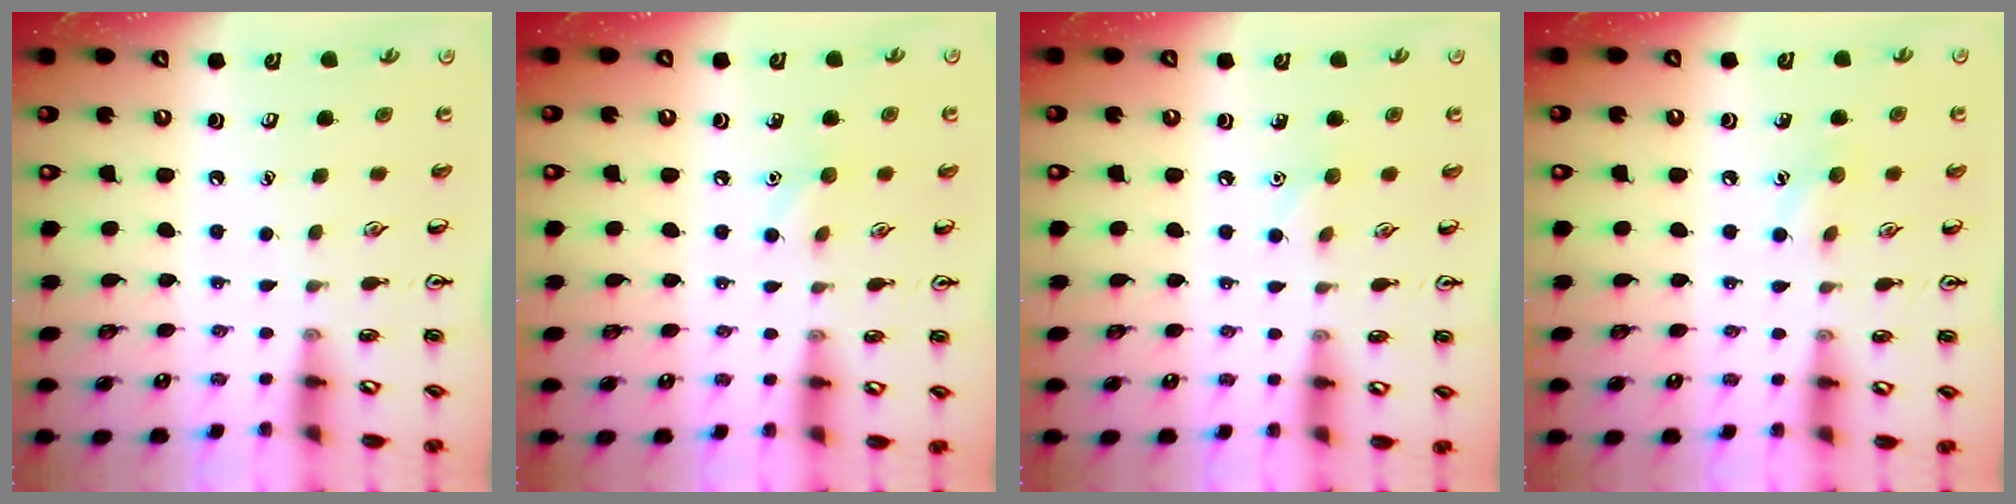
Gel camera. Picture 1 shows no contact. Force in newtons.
{"total": 5.8, "press": 5.5, "slide": 1.8}
{"total": 4.8, "press": 4.6, "slide": 1.6}
{"total": 6.5, "press": 6.3, "slide": 1.6}